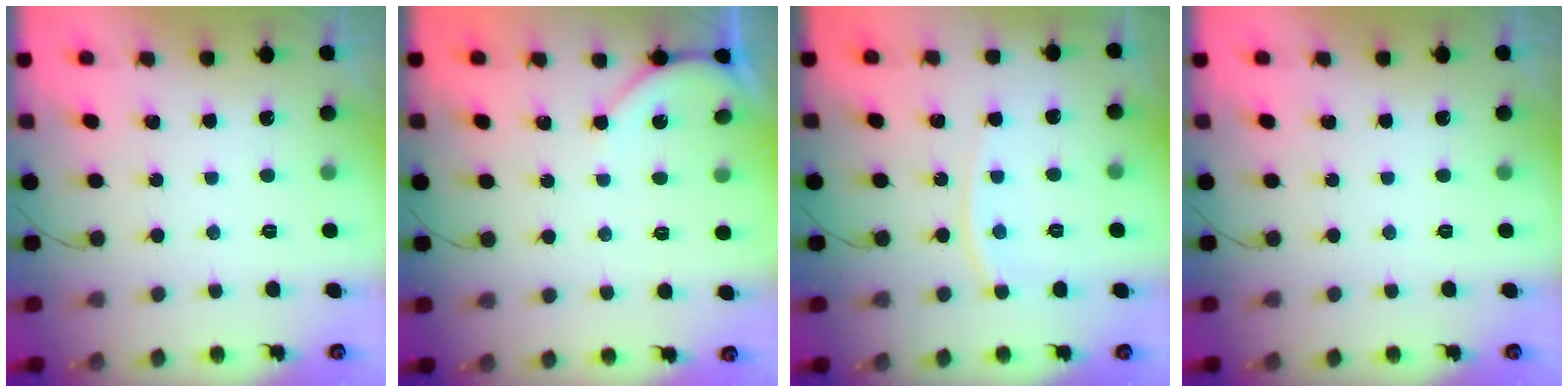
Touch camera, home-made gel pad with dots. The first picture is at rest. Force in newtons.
{"total": 3.9, "press": 3.8, "slide": 0.5}
{"total": 6.1, "press": 6.0, "slide": 0.8}
{"total": 0.0}